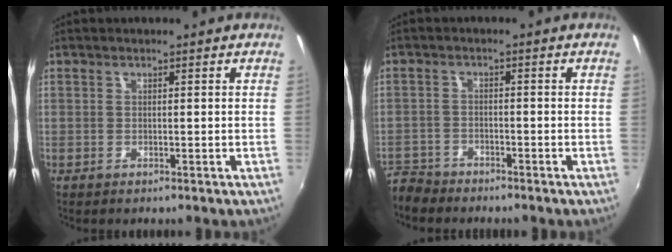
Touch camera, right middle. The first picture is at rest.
{"total": 6.6, "force": [-6.0, 2.6, 0.5], "torque": [-0.039, -0.005, -0.120]}